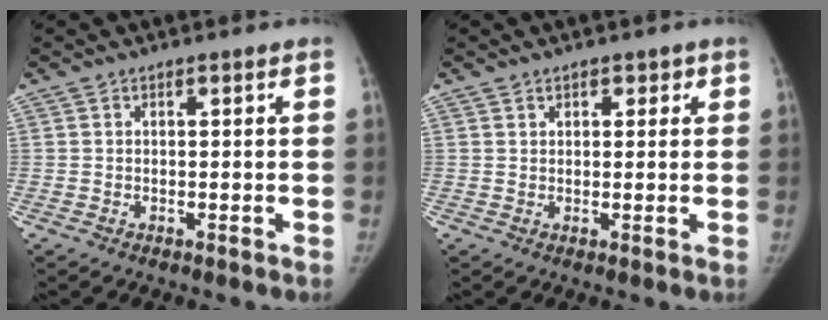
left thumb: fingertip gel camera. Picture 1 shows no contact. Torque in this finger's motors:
{"motor_torque": [-0.13, 0.08, 0.08, 0.32, -0.03]}